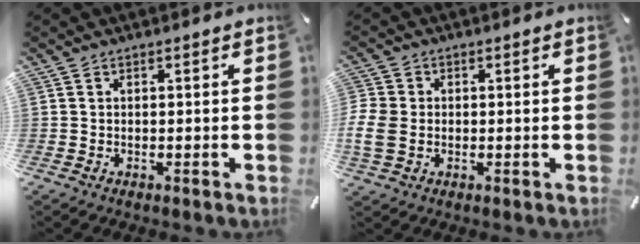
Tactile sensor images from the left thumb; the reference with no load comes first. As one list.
[{"total": 5.9, "force": [-0.6, 4.9, 3.3], "torque": [-0.078, 0.009, -0.009]}]